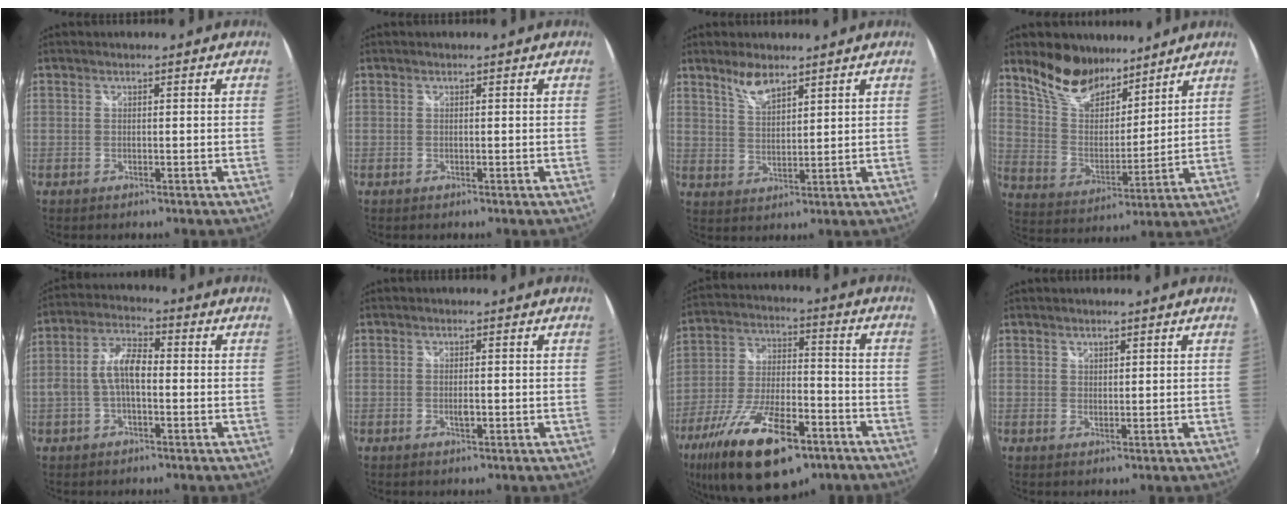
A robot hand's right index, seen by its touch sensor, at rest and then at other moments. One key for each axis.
{"total": 0.0}
{"total": 5.2, "fx": 4.0, "fy": 1.6, "fz": 2.9, "tx": -0.052, "ty": 0.002, "tz": 0.079}
{"total": 13.3, "fx": 10.4, "fy": 6.0, "fz": 5.8, "tx": -0.126, "ty": 0.015, "tz": 0.198}
{"total": 7.1, "fx": -1.0, "fy": 3.3, "fz": 6.3, "tx": -0.127, "ty": 0.015, "tz": -0.019}
{"total": 1.8, "fx": -0.4, "fy": 0.7, "fz": 1.6, "tx": -0.027, "ty": -0.002, "tz": -0.006}
{"total": 23.1, "fx": -13.9, "fy": 9.2, "fz": 16.0, "tx": -0.312, "ty": -0.039, "tz": -0.226}
{"total": 1.2, "fx": 1.0, "fy": 0.6, "fz": 0.1, "tx": 0.002, "ty": 0.001, "tz": 0.017}